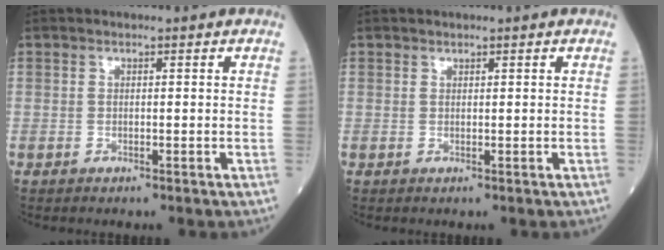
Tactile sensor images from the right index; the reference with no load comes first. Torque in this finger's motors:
{"motor_torque": [-0.11, 0.04, -0.02, 0.00]}